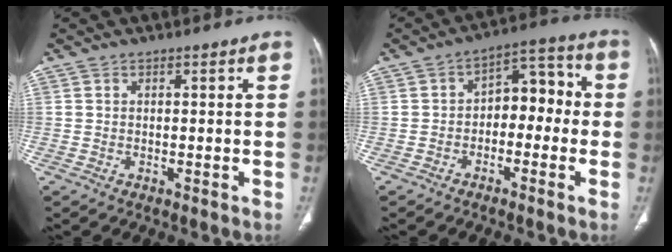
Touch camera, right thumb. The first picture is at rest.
{"total": 8.5, "force": [-1.3, 5.6, 6.3], "torque": [-0.047, 0.042, -0.036]}